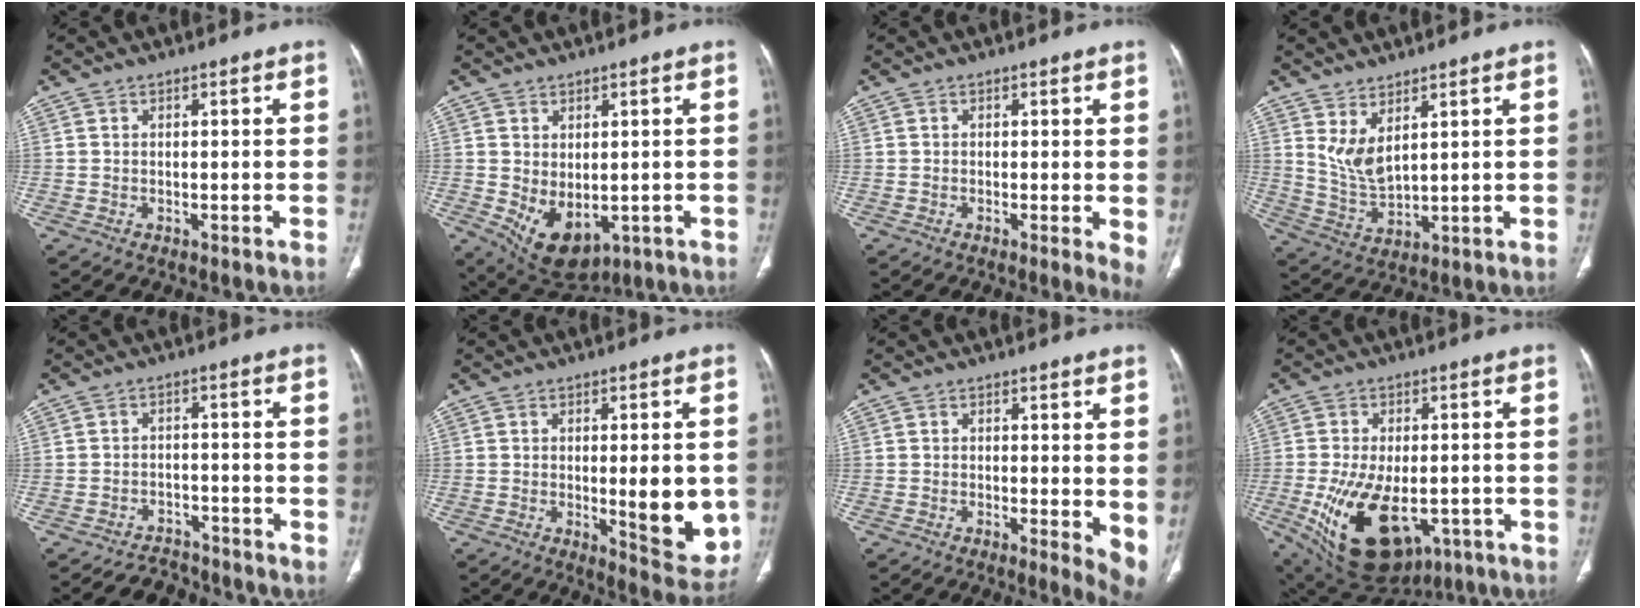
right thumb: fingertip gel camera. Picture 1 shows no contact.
{"total": 9.0, "force": [-1.5, 5.6, 6.9], "torque": [-0.101, -0.006, 0.005]}
{"total": 3.5, "force": [-0.1, 0.9, 3.4], "torque": [-0.042, -0.009, -0.007]}
{"total": 6.5, "force": [3.5, 2.4, 5.0], "torque": [-0.099, -0.035, 0.083]}
{"total": 5.2, "force": [-4.8, 2.0, -0.4], "torque": [0.004, 0.040, -0.075]}
{"total": 11.4, "force": [-1.1, 4.0, 10.6], "torque": [-0.112, -0.021, -0.004]}
{"total": 5.3, "force": [0.2, 1.7, 5.0], "torque": [-0.059, -0.012, 0.000]}
{"total": 19.5, "force": [-6.0, 11.3, 14.8], "torque": [-0.280, -0.009, -0.068]}